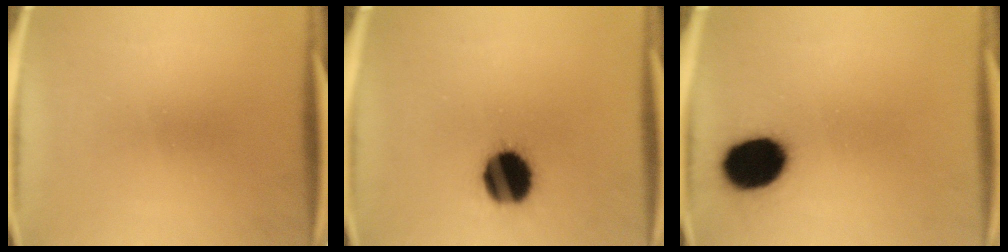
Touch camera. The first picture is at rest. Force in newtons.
{"total": 15.0}
{"total": 14.5}